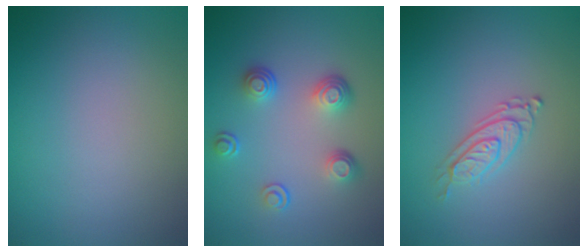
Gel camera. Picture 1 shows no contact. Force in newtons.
{"total": 3.6, "press": 2.6, "slide": 2.4}
{"total": 2.4, "press": 2.0, "slide": 1.4}